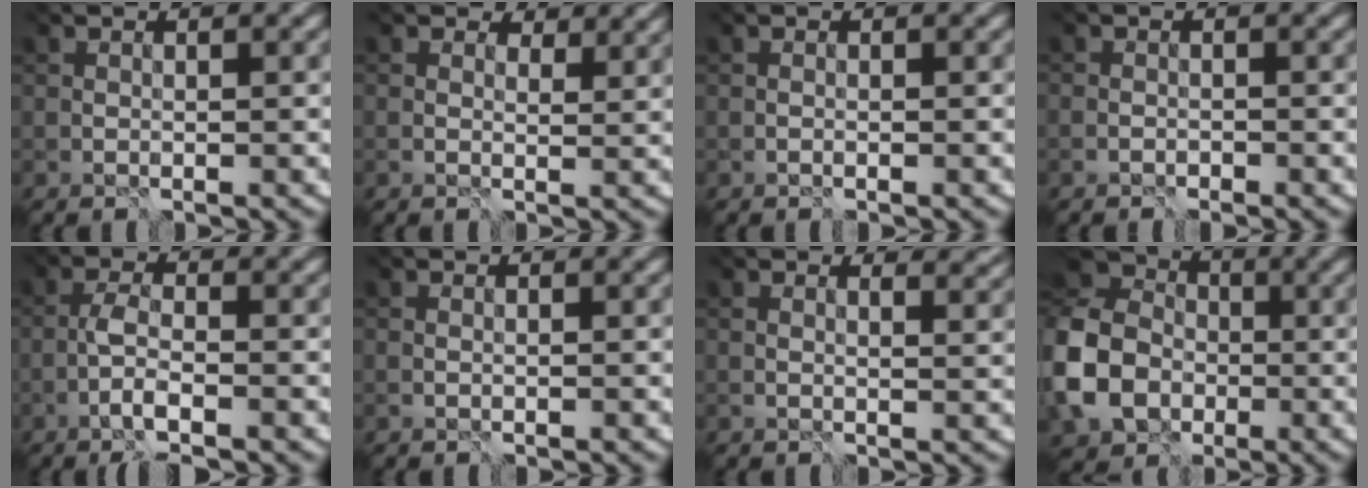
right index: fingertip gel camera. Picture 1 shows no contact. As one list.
[{"total": 3.8, "force": [3.1, 1.4, 1.7], "torque": [-0.021, 0.002, 0.047]}, {"total": 0.7, "force": [-0.6, -0.1, 0.1], "torque": [0.008, 0.003, -0.012]}, {"total": 2.2, "force": [-2.1, -0.1, -0.6], "torque": [0.013, -0.008, -0.030]}, {"total": 5.3, "force": [-4.6, -0.1, 2.6], "torque": [-0.057, 0.003, -0.065]}, {"total": 0.0}, {"total": 3.1, "force": [2.6, 0.6, 1.5], "torque": [-0.021, 0.008, 0.038]}, {"total": 9.3, "force": [-4.2, 7.0, 4.5], "torque": [-0.127, -0.007, -0.064]}]